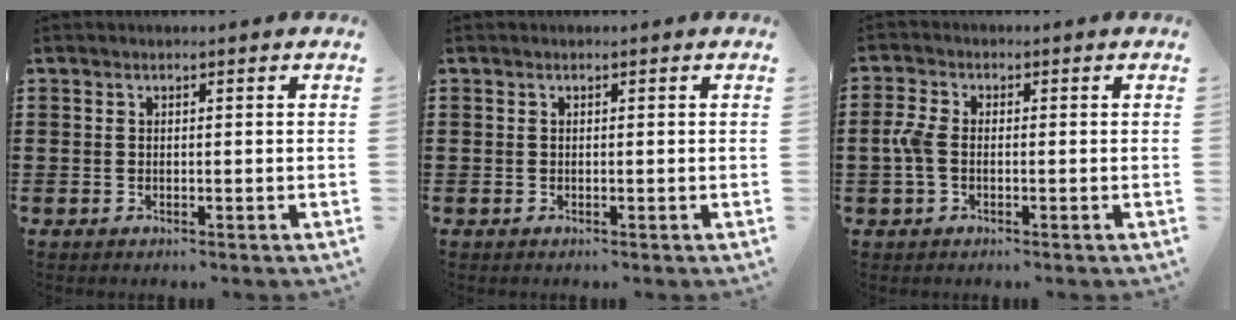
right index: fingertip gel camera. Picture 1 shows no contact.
{"total": 0.0}
{"total": 3.4, "force": [-0.7, 2.0, 2.7], "torque": [-0.081, -0.006, -0.021]}